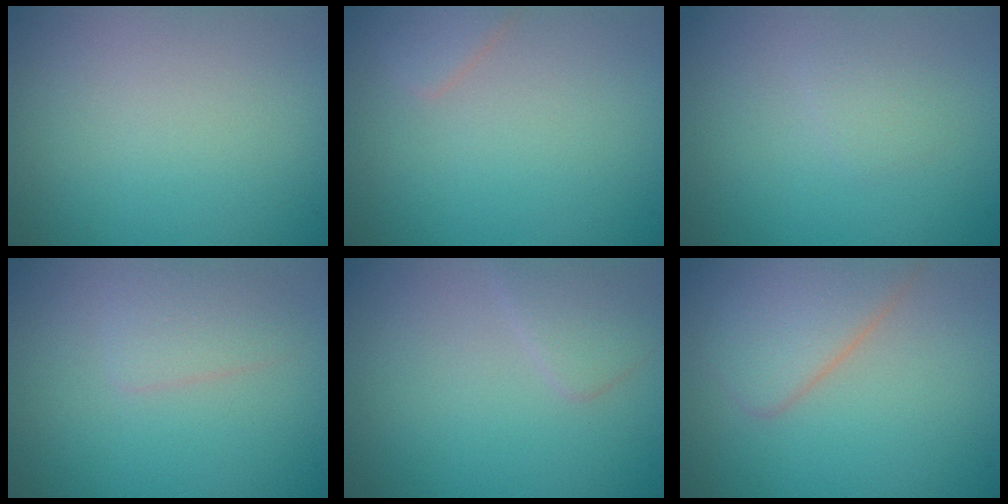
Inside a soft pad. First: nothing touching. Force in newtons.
{"total": 1.3, "press": 1.3, "slide": 0.1}
{"total": 0.9, "press": 0.9, "slide": 0.1}
{"total": 1.9, "press": 1.9, "slide": 0.0}
{"total": 2.0, "press": 2.0, "slide": 0.0}
{"total": 3.8, "press": 3.8, "slide": 0.2}